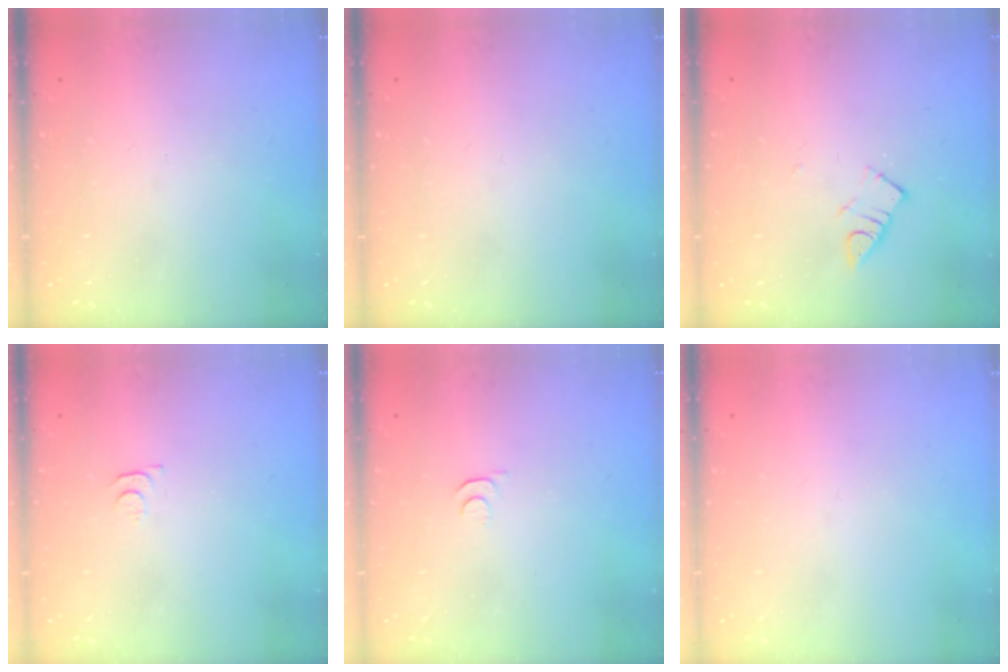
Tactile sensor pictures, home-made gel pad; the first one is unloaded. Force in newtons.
{"total": 0.0}
{"total": 4.2, "press": 4.2, "slide": 0.6}
{"total": 3.4, "press": 3.4, "slide": 0.5}
{"total": 3.5, "press": 3.5, "slide": 0.5}
{"total": 0.0}